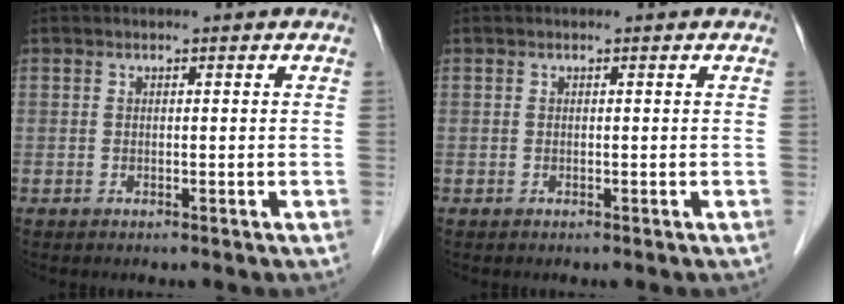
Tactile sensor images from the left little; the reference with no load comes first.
{"total": 0.0}